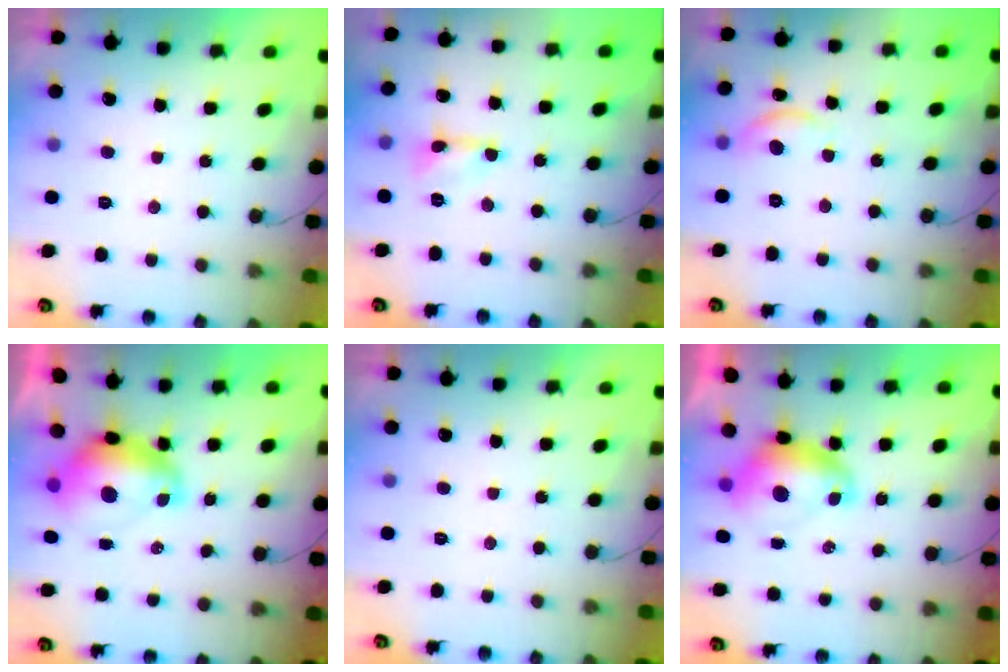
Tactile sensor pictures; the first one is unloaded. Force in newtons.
{"total": 1.0, "press": 1.0, "slide": 0.1}
{"total": 7.0, "press": 7.0, "slide": 0.6}
{"total": 9.8, "press": 9.8, "slide": 1.1}
{"total": 0.0}
{"total": 8.0, "press": 8.0, "slide": 0.9}